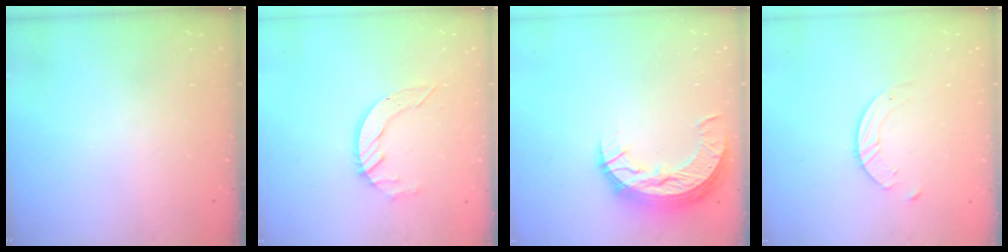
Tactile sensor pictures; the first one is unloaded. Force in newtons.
{"total": 6.8, "press": 6.8, "slide": 0.3}
{"total": 12.2, "press": 12.2, "slide": 0.9}
{"total": 1.4, "press": 1.4, "slide": 0.2}